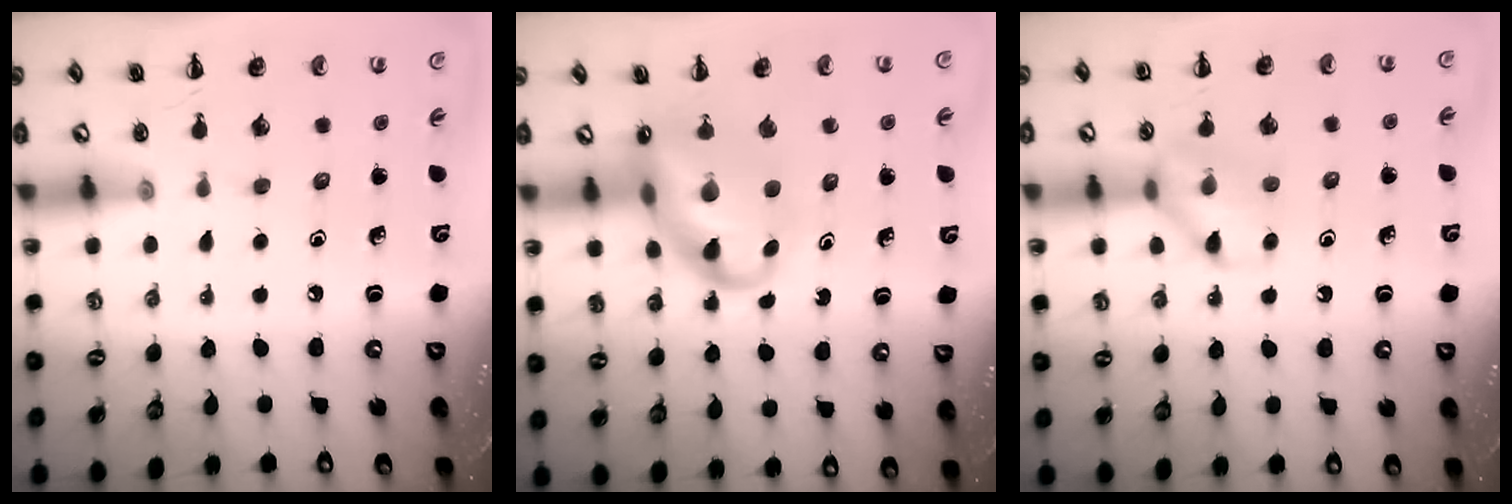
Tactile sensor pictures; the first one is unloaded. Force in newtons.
{"total": 12.1, "press": 11.6, "slide": 3.1}
{"total": 9.5, "press": 9.5, "slide": 0.2}